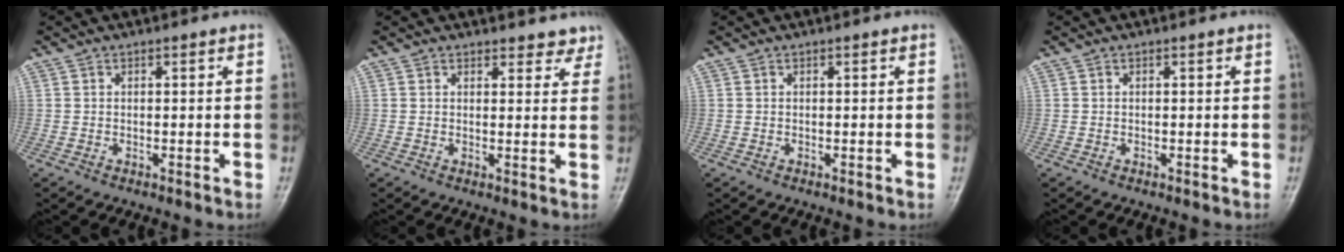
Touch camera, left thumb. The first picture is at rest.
{"total": 3.8, "force": [3.4, 1.7, 0.3], "torque": [0.027, -0.020, 0.027]}
{"total": 0.0}
{"total": 0.0}